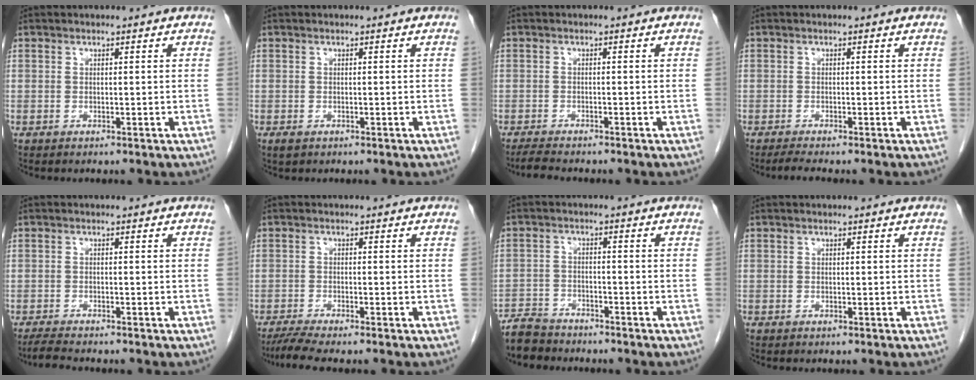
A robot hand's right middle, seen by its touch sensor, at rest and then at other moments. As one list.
[{"total": 0.9, "force": [-0.4, 0.5, 0.6], "torque": [-0.012, -0.001, -0.001]}, {"total": 3.5, "force": [-3.1, 0.3, 1.5], "torque": [-0.034, -0.014, -0.049]}, {"total": 1.9, "force": [-1.6, -0.3, 0.9], "torque": [-0.025, -0.006, -0.032]}, {"total": 3.4, "force": [-3.1, 0.0, 1.5], "torque": [-0.035, -0.015, -0.052]}, {"total": 4.1, "force": [-3.4, -0.4, 2.2], "torque": [-0.046, -0.014, -0.064]}, {"total": 5.3, "force": [-5.0, 1.7, 0.5], "torque": [-0.012, -0.010, -0.094]}, {"total": 0.0}]